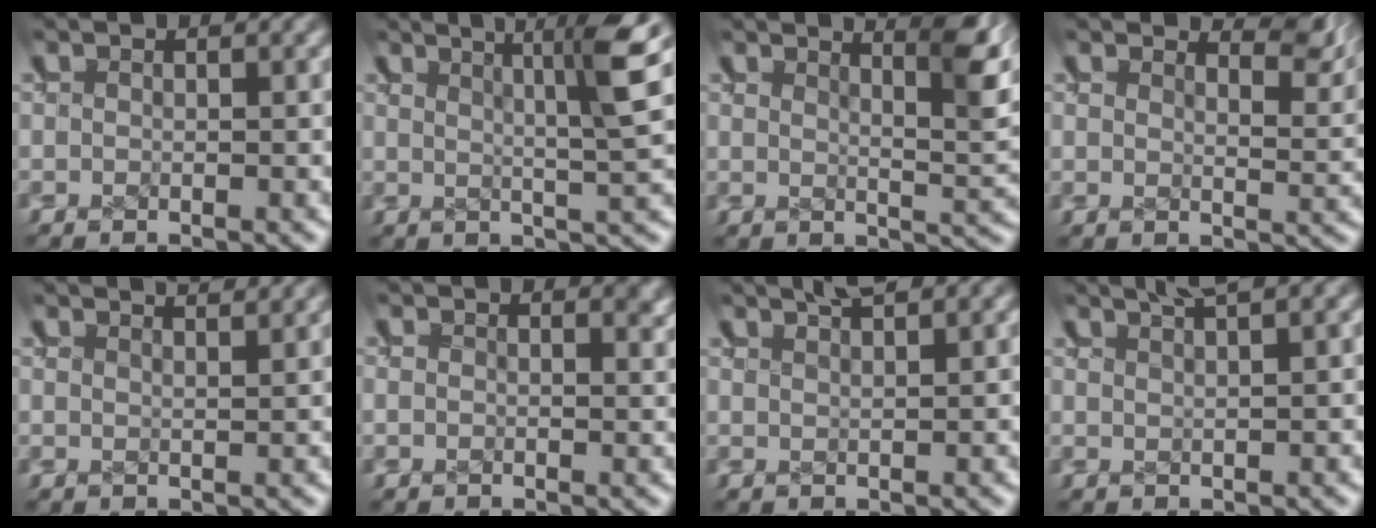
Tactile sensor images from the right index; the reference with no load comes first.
{"total": 7.4, "force": [4.5, 0.6, 5.9], "torque": [-0.050, 0.021, 0.064]}
{"total": 4.8, "force": [3.3, 0.0, 3.5], "torque": [-0.021, 0.000, 0.054]}
{"total": 4.1, "force": [3.4, 0.3, 2.2], "torque": [-0.022, 0.004, 0.054]}
{"total": 2.3, "force": [2.1, -0.8, 0.1], "torque": [0.002, 0.002, 0.037]}
{"total": 1.2, "force": [1.0, 0.4, 0.7], "torque": [-0.008, 0.000, 0.014]}
{"total": 2.2, "force": [2.0, -0.9, 0.2], "torque": [0.000, 0.005, 0.038]}
{"total": 2.4, "force": [2.3, -0.4, 0.7], "torque": [-0.009, 0.009, 0.039]}